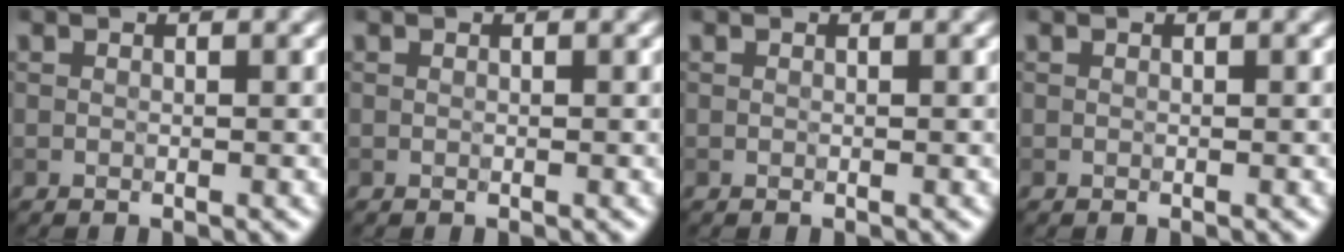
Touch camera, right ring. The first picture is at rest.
{"total": 0.0}
{"total": 0.0}
{"total": 0.0}